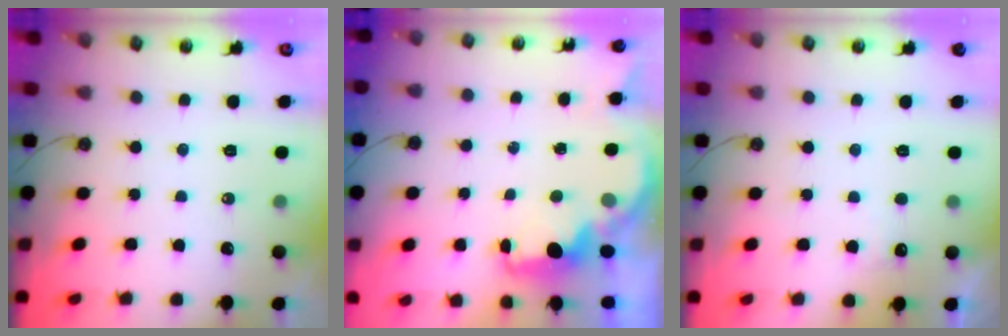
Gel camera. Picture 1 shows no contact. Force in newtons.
{"total": 2.8, "press": 2.7, "slide": 0.9}
{"total": 4.1, "press": 3.9, "slide": 1.1}